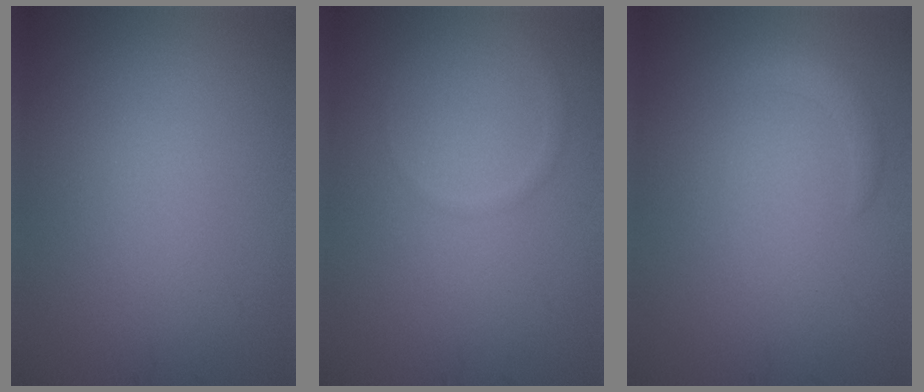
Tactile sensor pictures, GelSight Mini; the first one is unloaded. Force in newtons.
{"total": 0.7, "press": 0.7, "slide": 0.1}
{"total": 1.4, "press": 1.4, "slide": 0.0}